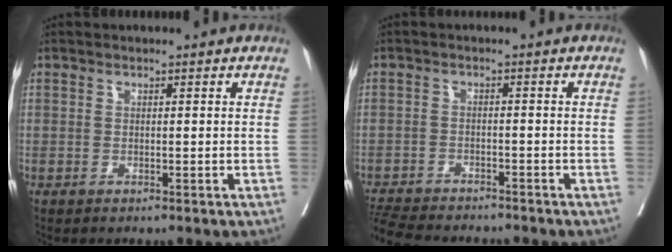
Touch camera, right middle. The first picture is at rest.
{"total": 10.8, "force": [-9.9, 1.8, 3.8], "torque": [-0.072, -0.010, -0.151]}